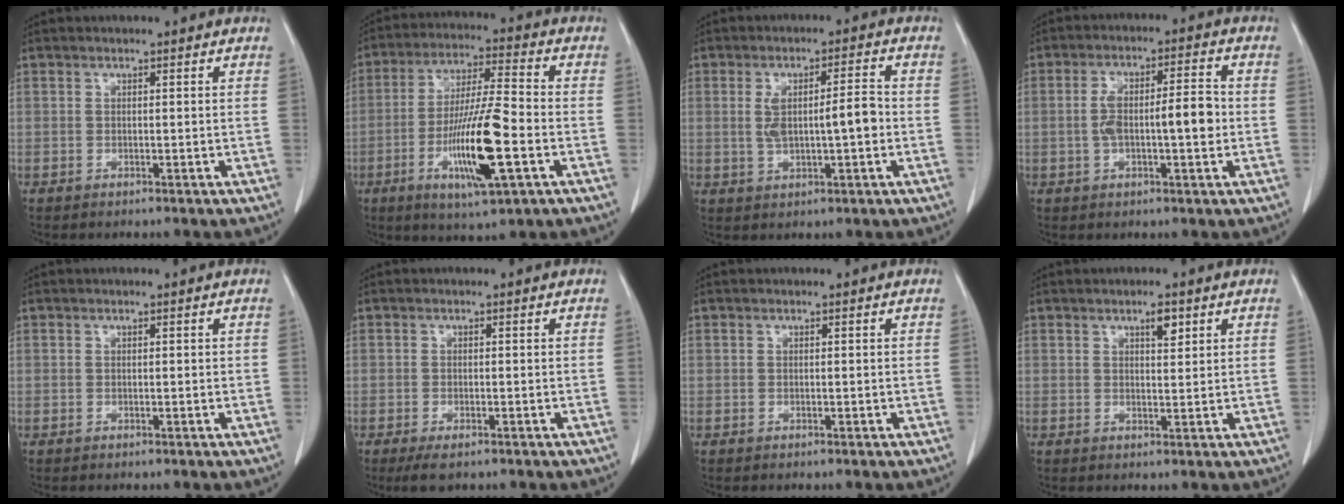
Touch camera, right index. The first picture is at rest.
{"total": 14.4, "force": [-4.4, 1.4, 13.6], "torque": [-0.257, -0.014, -0.077]}
{"total": 6.8, "force": [-0.3, 1.5, 6.6], "torque": [-0.123, 0.014, 0.002]}
{"total": 8.4, "force": [-0.7, 2.0, 8.1], "torque": [-0.152, 0.019, -0.011]}
{"total": 0.0}
{"total": 2.7, "force": [-1.8, 0.8, 1.9], "torque": [-0.039, -0.006, -0.025]}
{"total": 0.0}
{"total": 2.5, "force": [1.4, 0.7, 1.9], "torque": [-0.033, -0.003, 0.023]}